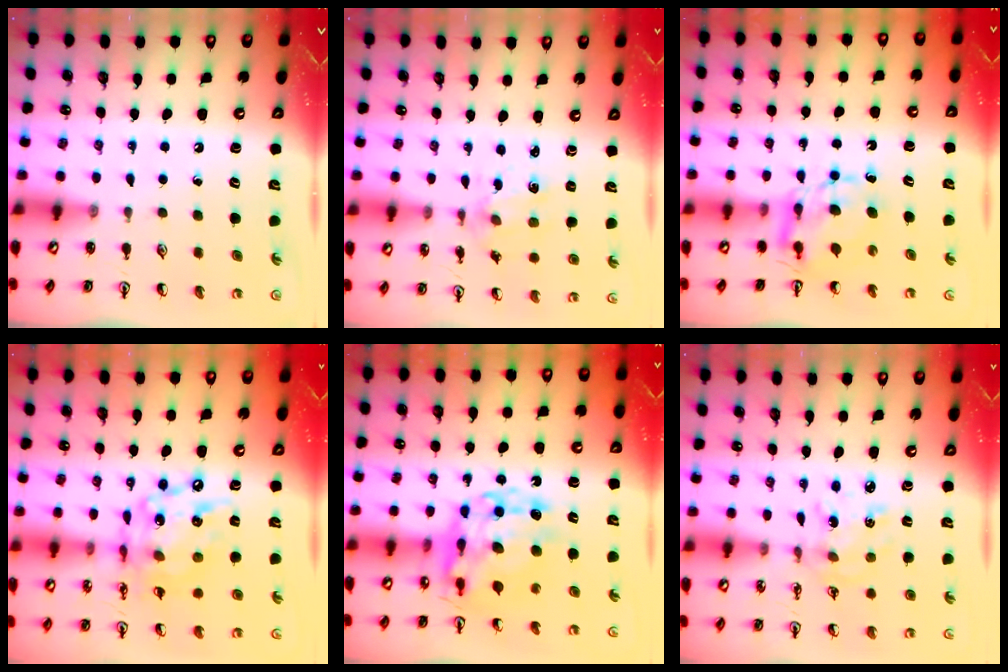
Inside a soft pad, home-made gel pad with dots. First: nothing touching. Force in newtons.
{"total": 2.9, "press": 2.8, "slide": 0.9}
{"total": 6.4, "press": 6.4, "slide": 0.1}
{"total": 14.1, "press": 14.1, "slide": 1.3}
{"total": 12.6, "press": 12.5, "slide": 1.1}
{"total": 4.8, "press": 4.8, "slide": 0.4}